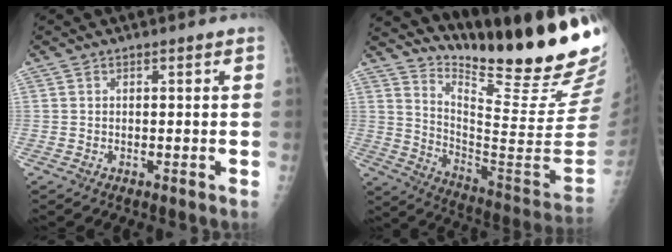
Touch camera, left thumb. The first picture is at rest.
{"total": 27.1, "force": [20.8, 2.9, 17.2], "torque": [-0.239, -0.162, 0.309]}